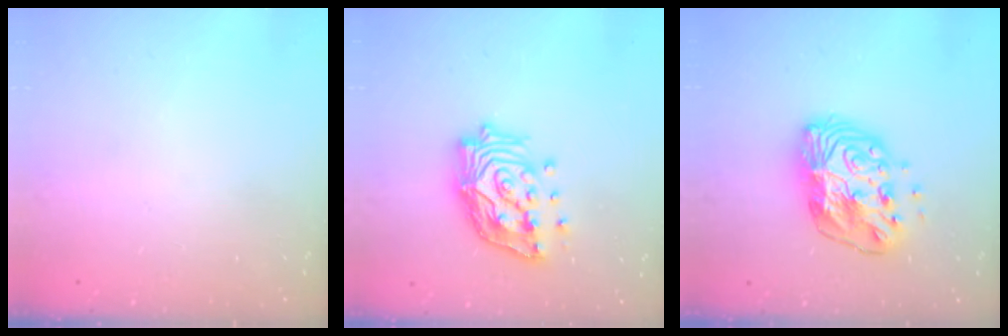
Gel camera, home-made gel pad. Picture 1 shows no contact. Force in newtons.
{"total": 16.9, "press": 16.7, "slide": 2.3}
{"total": 14.1, "press": 14.1, "slide": 1.2}